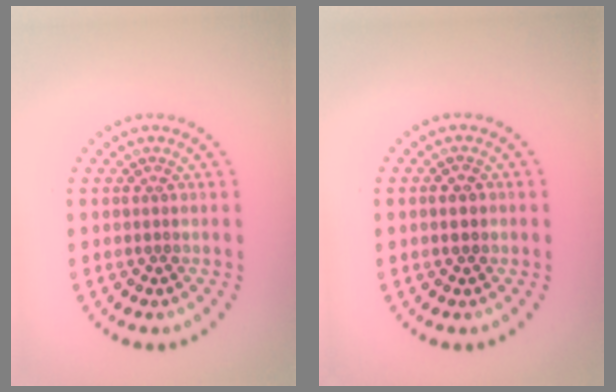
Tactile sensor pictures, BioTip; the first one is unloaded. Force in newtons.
{"total": 1.1, "press": 1.1, "slide": 0.1}